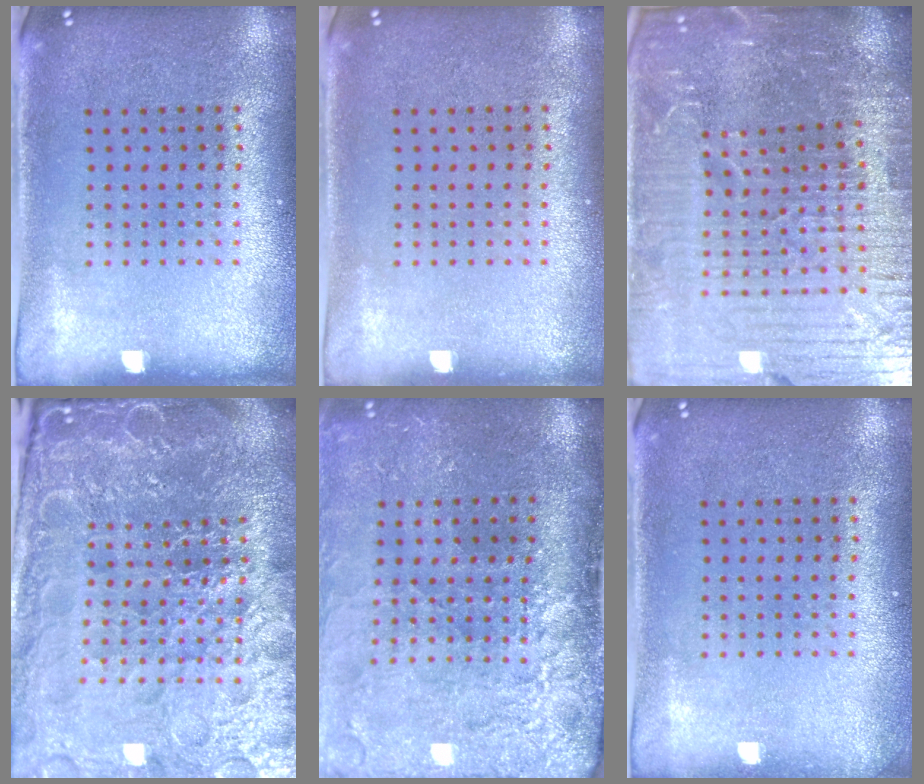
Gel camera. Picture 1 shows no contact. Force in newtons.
{"total": 0.0}
{"total": 6.9, "press": 6.0, "slide": 3.4}
{"total": 6.8, "press": 6.0, "slide": 3.2}
{"total": 4.5, "press": 3.6, "slide": 2.6}
{"total": 0.7, "press": 0.7, "slide": 0.0}